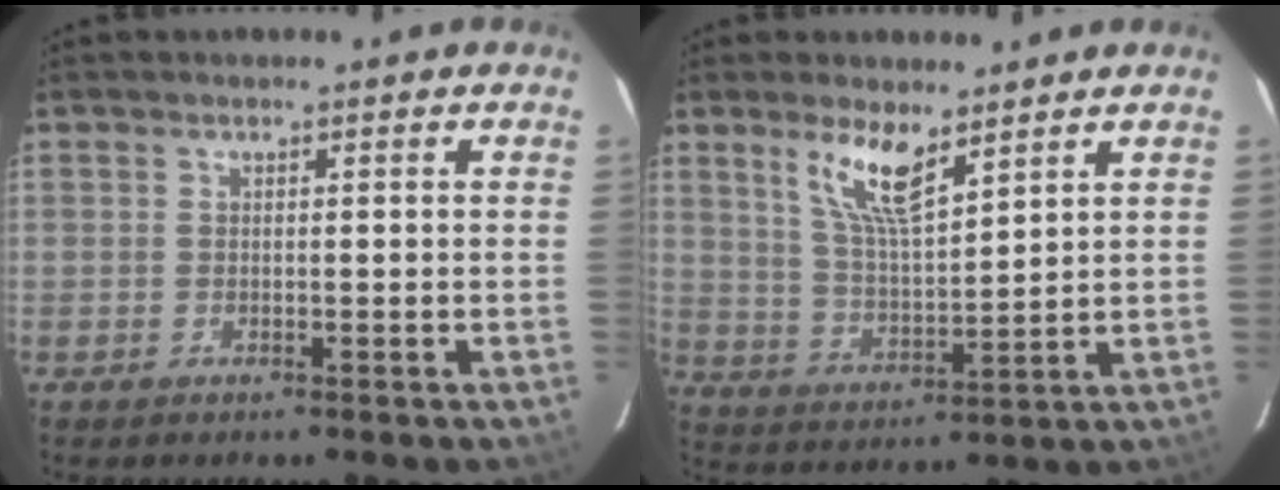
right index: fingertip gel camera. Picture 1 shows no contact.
{"total": 9.0, "force": [5.9, 2.2, 6.5], "torque": [-0.122, -0.002, 0.119]}